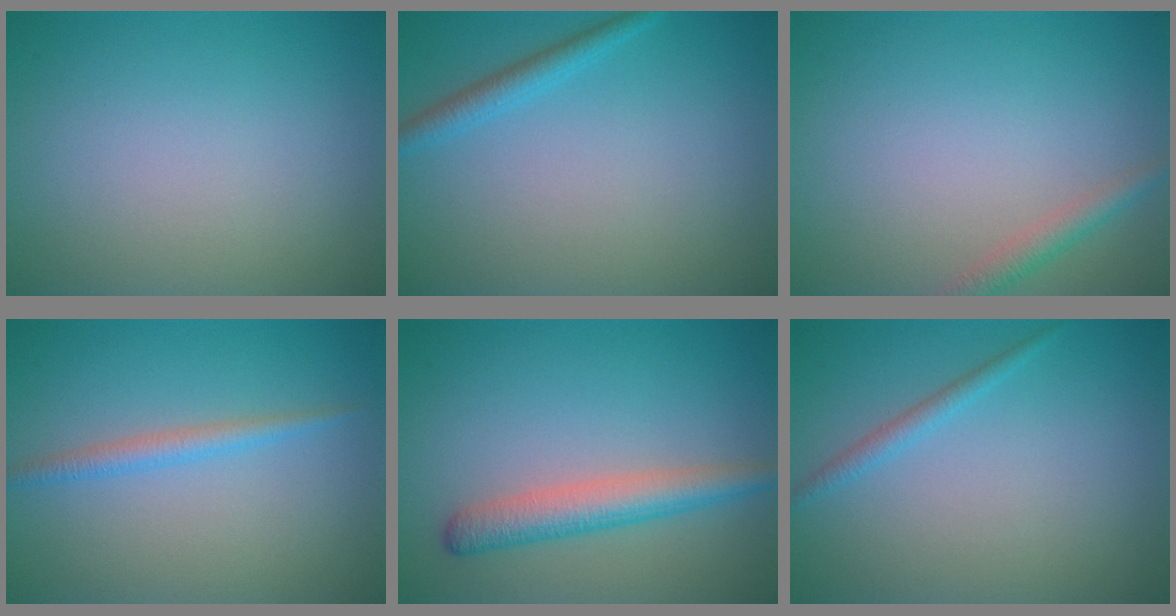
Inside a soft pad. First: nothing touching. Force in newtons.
{"total": 1.9, "press": 1.9, "slide": 0.1}
{"total": 1.8, "press": 1.8, "slide": 0.1}
{"total": 1.7, "press": 1.7, "slide": 0.1}
{"total": 3.7, "press": 3.7, "slide": 0.1}
{"total": 1.3, "press": 1.3, "slide": 0.0}